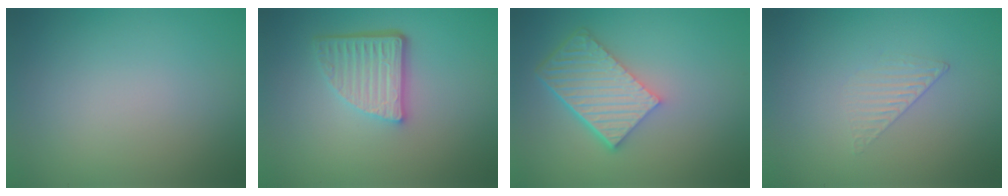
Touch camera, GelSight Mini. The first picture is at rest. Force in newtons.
{"total": 5.0, "press": 3.5, "slide": 3.6}
{"total": 6.7, "press": 4.8, "slide": 4.6}
{"total": 1.4, "press": 0.3, "slide": 1.4}